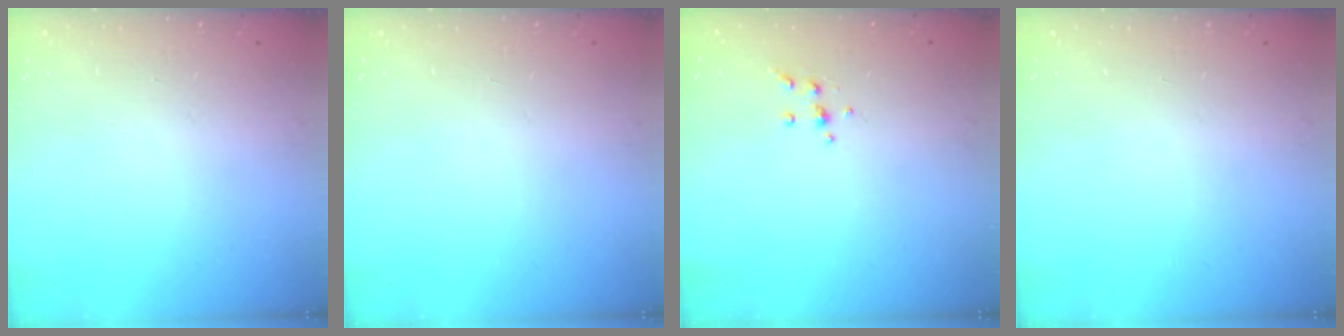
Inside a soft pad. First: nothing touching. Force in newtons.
{"total": 0.0}
{"total": 4.1, "press": 4.0, "slide": 1.0}
{"total": 0.0}